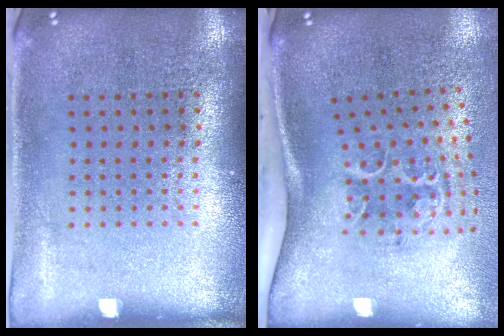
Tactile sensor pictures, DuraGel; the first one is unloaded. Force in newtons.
{"total": 2.1, "press": 1.3, "slide": 1.6}